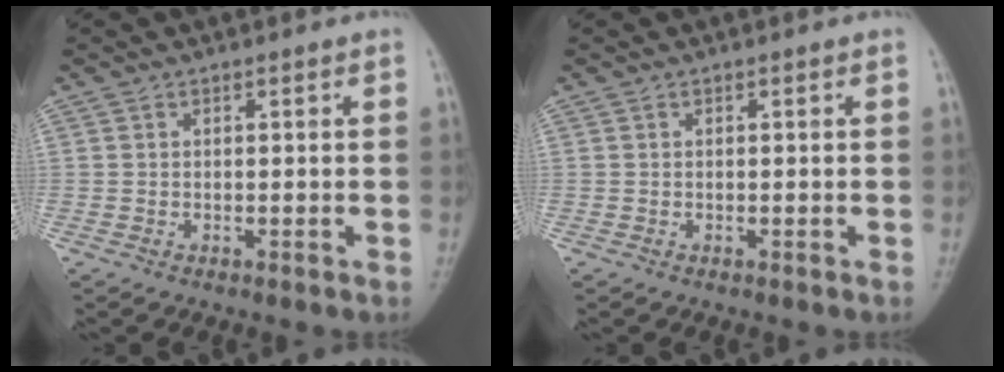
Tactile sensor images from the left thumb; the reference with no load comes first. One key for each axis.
{"total": 0.0}